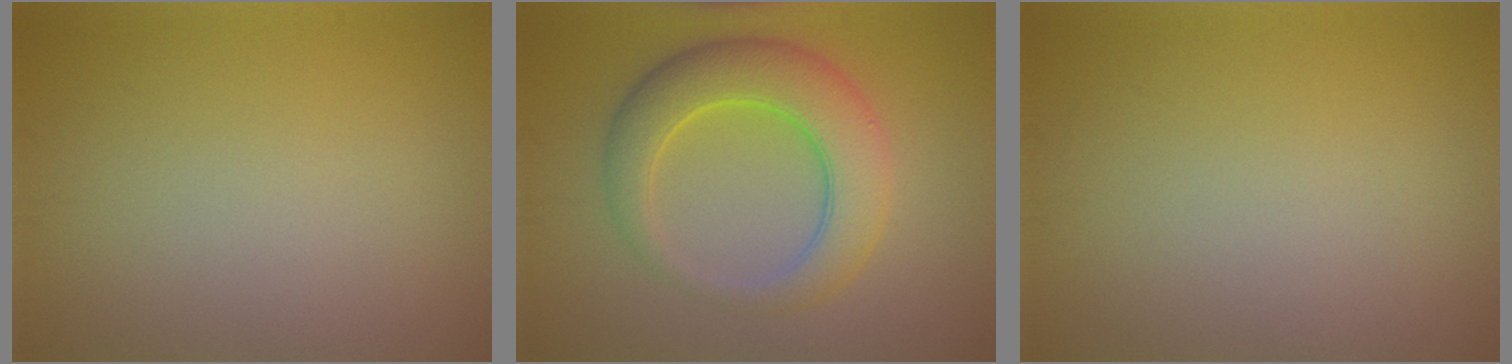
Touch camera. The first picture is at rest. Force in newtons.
{"total": 6.6, "press": 6.6, "slide": 0.2}
{"total": 0.0}